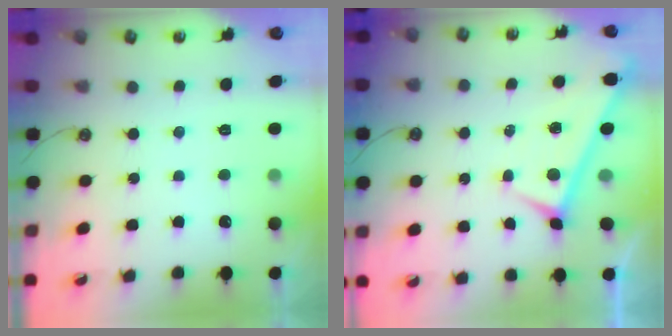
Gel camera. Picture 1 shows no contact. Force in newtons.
{"total": 0.0}